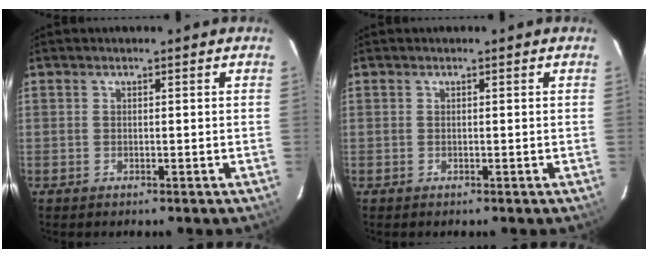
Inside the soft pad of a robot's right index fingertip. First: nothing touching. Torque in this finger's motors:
{"motor_torque": [-0.01, 0.02, 0.00, 0.01]}